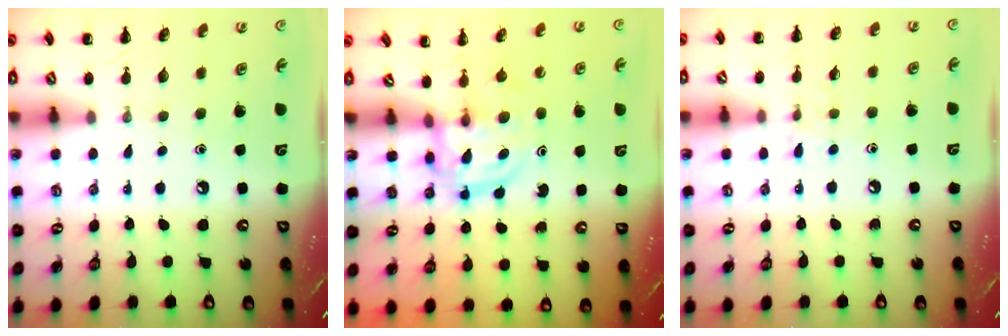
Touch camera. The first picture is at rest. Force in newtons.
{"total": 3.1, "press": 3.1, "slide": 0.4}
{"total": 5.9, "press": 5.6, "slide": 1.7}